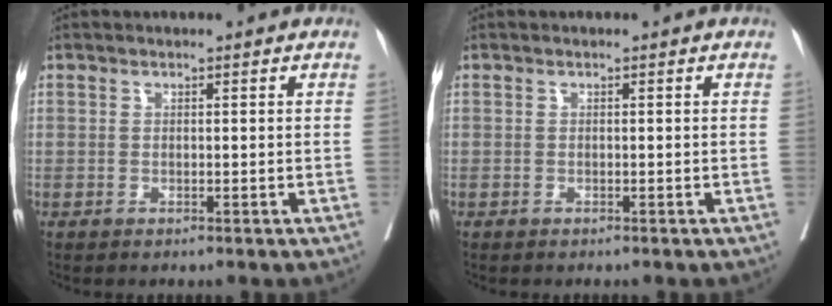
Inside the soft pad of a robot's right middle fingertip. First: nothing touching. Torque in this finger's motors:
{"motor_torque": [0.34, -0.46, 0.00, 0.00]}